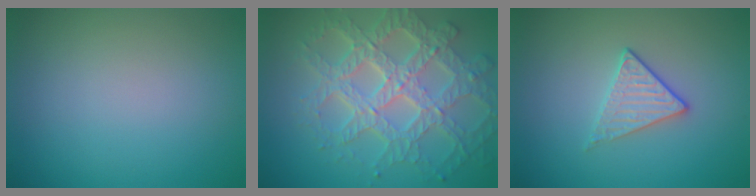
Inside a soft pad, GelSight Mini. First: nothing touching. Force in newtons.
{"total": 7.9, "press": 5.7, "slide": 5.4}
{"total": 2.0, "press": 1.7, "slide": 1.0}